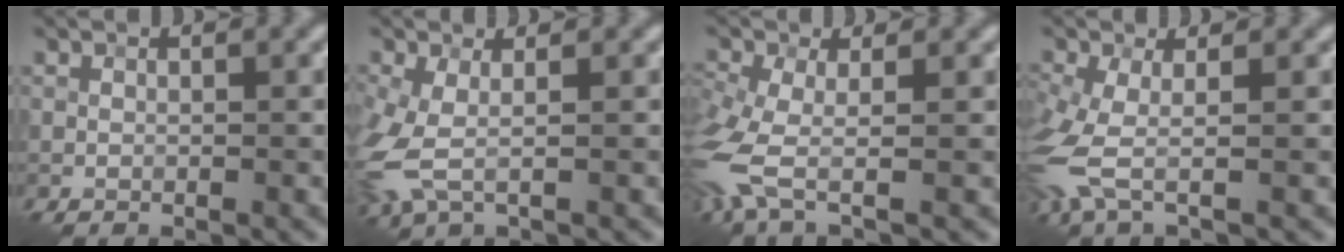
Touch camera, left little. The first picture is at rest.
{"total": 4.0, "force": [-0.4, 1.9, 3.5], "torque": [-0.106, -0.008, -0.013]}
{"total": 6.1, "force": [-2.3, 2.5, 5.1], "torque": [-0.144, -0.023, -0.056]}
{"total": 4.9, "force": [-1.3, 1.8, 4.3], "torque": [-0.131, -0.019, -0.036]}